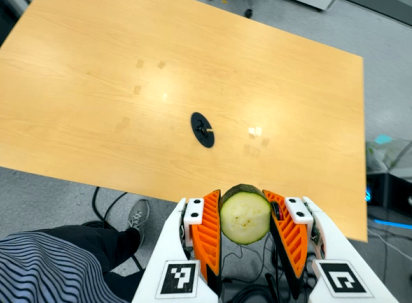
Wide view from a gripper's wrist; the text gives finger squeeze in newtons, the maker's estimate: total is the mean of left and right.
{"total": 9.6, "left": 8.6, "right": 10.5}